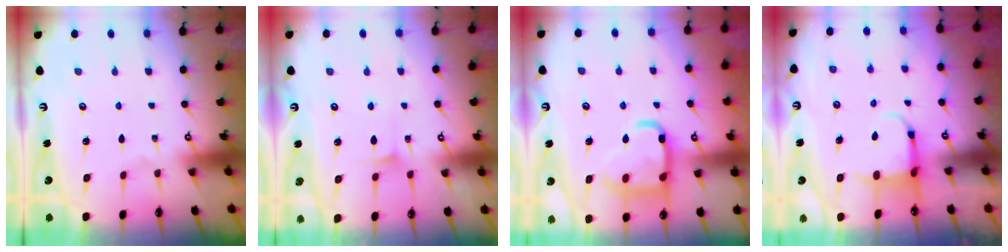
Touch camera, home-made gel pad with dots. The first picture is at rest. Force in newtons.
{"total": 4.9, "press": 4.9, "slide": 0.6}
{"total": 15.9, "press": 15.8, "slide": 1.3}
{"total": 3.9, "press": 3.7, "slide": 1.1}